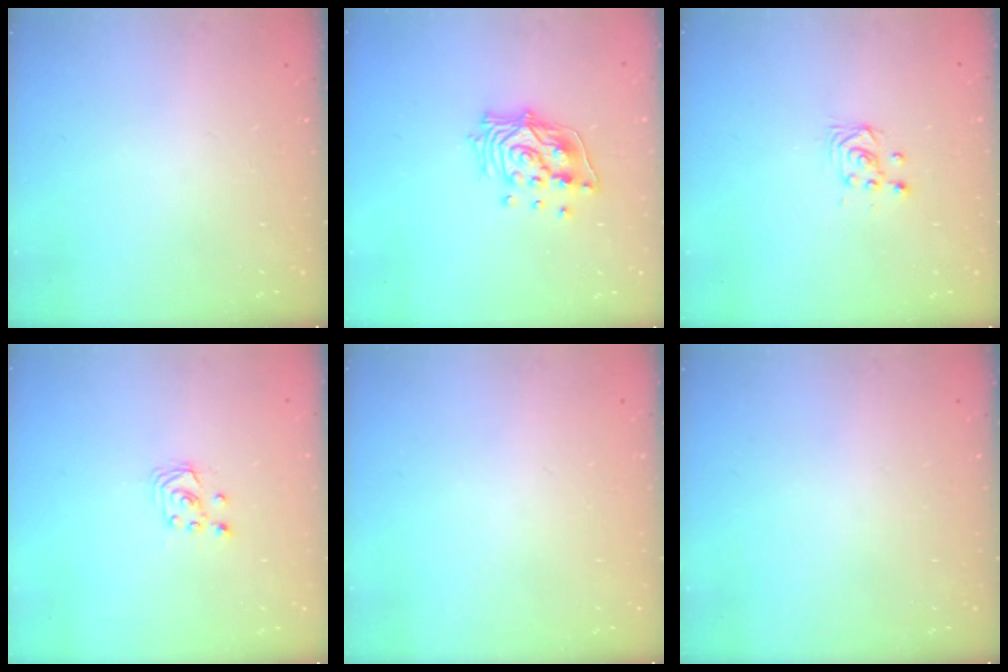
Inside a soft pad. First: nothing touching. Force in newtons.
{"total": 12.9, "press": 12.8, "slide": 1.8}
{"total": 3.6, "press": 3.6, "slide": 0.3}
{"total": 2.6, "press": 2.6, "slide": 0.3}
{"total": 0.0}
{"total": 0.0}